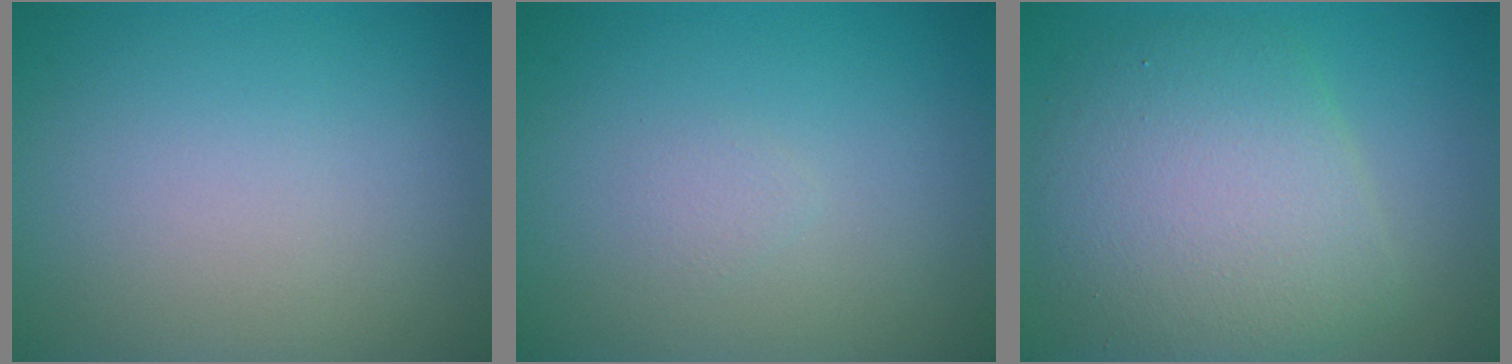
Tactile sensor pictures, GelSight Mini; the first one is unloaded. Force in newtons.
{"total": 0.7, "press": 0.7, "slide": 0.0}
{"total": 7.7, "press": 7.7, "slide": 0.1}